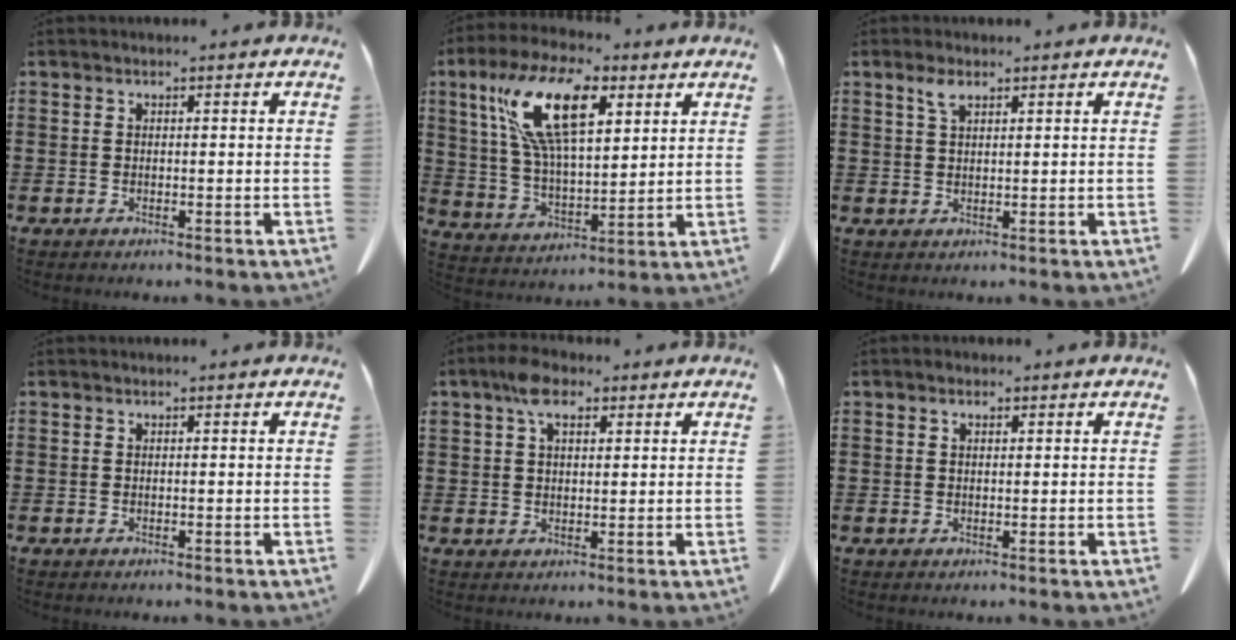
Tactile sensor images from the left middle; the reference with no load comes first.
{"total": 15.1, "force": [7.3, 6.0, 11.8], "torque": [-0.257, -0.001, 0.127]}
{"total": 2.6, "force": [1.5, 0.9, 1.9], "torque": [-0.043, 0.004, 0.027]}
{"total": 0.0}
{"total": 5.7, "force": [3.4, 2.8, 3.6], "torque": [-0.074, 0.011, 0.059]}
{"total": 1.2, "force": [0.6, 0.6, 0.8], "torque": [-0.010, 0.002, 0.008]}